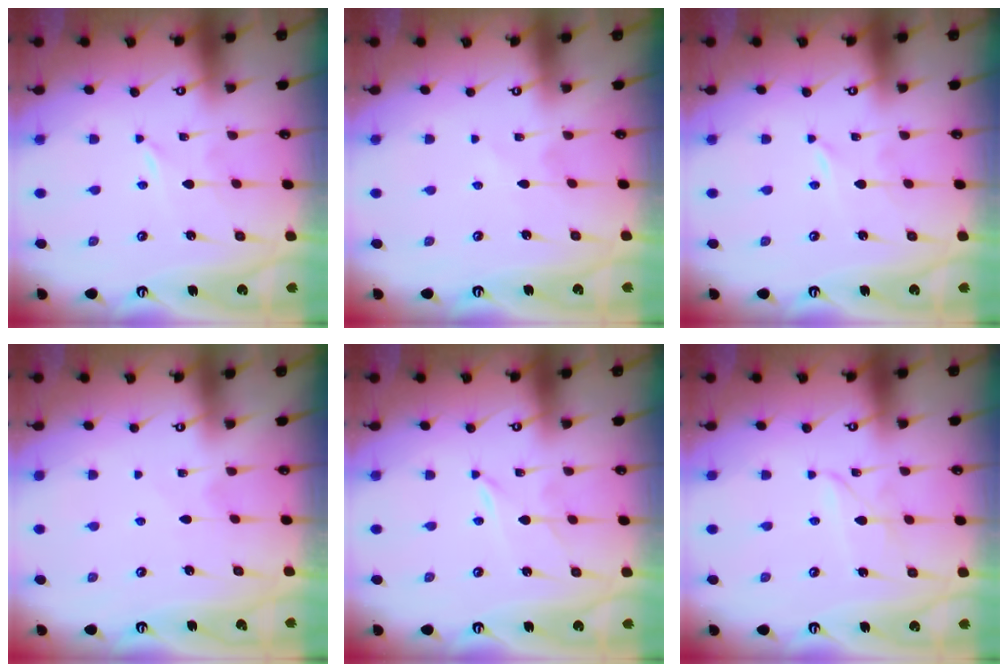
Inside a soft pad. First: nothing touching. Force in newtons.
{"total": 1.2, "press": 1.1, "slide": 0.2}
{"total": 0.0}
{"total": 3.5, "press": 3.5, "slide": 0.4}
{"total": 1.1, "press": 1.1, "slide": 0.1}
{"total": 2.5, "press": 2.5, "slide": 0.2}